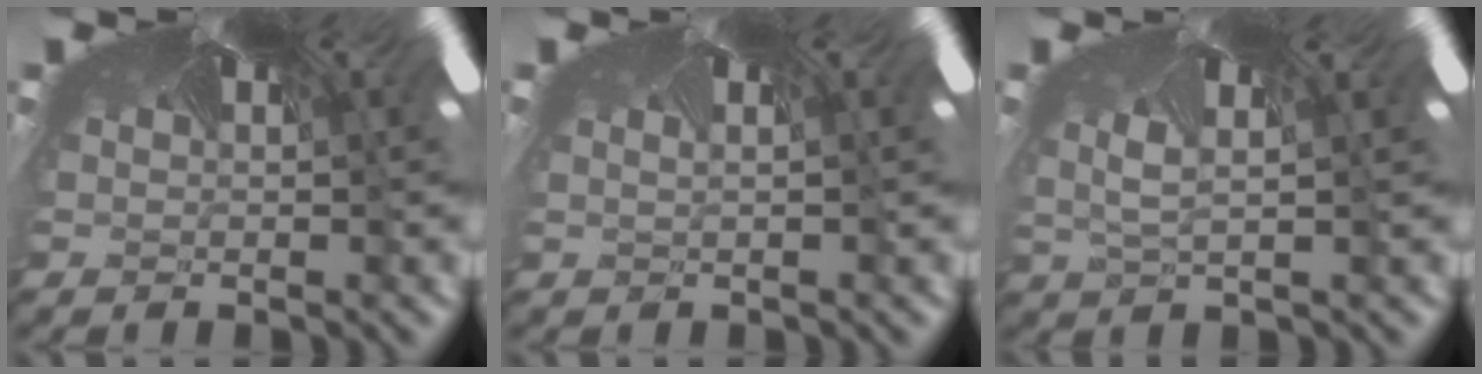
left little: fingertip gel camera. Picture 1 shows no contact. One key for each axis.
{"total": 1.6, "fx": -1.5, "fy": 0.1, "fz": 0.4, "tx": -0.013, "ty": -0.020, "tz": -0.009}
{"total": 2.5, "fx": -2.4, "fy": 0.4, "fz": 0.3, "tx": -0.032, "ty": -0.042, "tz": -0.017}